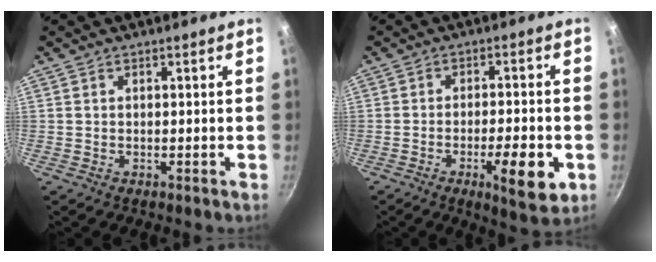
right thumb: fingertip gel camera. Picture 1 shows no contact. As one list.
[{"total": 10.4, "force": [-3.6, 3.0, 9.3], "torque": [-0.124, 0.008, -0.048]}]